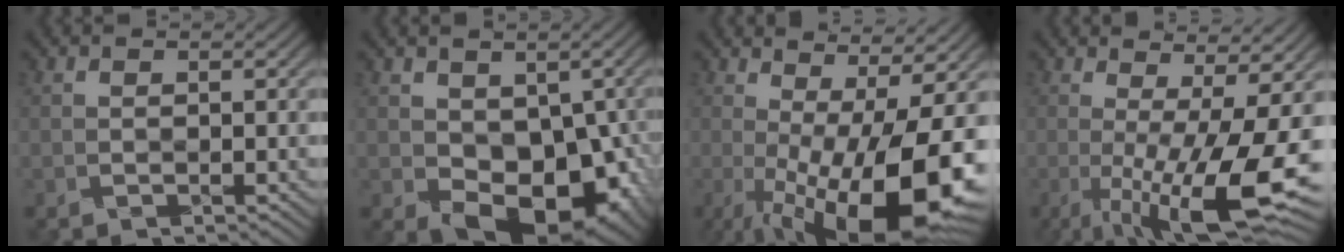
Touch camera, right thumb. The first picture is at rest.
{"total": 10.8, "force": [-2.1, 7.1, 7.9], "torque": [-0.116, -0.033, -0.029]}
{"total": 17.4, "force": [-4.0, 5.5, 16.0], "torque": [-0.217, -0.006, -0.063]}
{"total": 13.8, "force": [-2.2, 3.3, 13.2], "torque": [-0.195, 0.004, -0.030]}